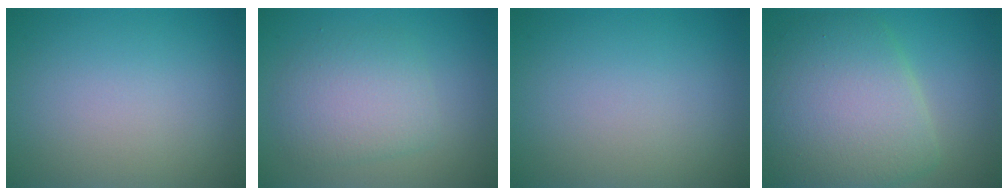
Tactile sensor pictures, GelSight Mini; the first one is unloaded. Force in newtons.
{"total": 4.0, "press": 4.0, "slide": 0.2}
{"total": 0.0}
{"total": 9.0, "press": 9.0, "slide": 0.4}